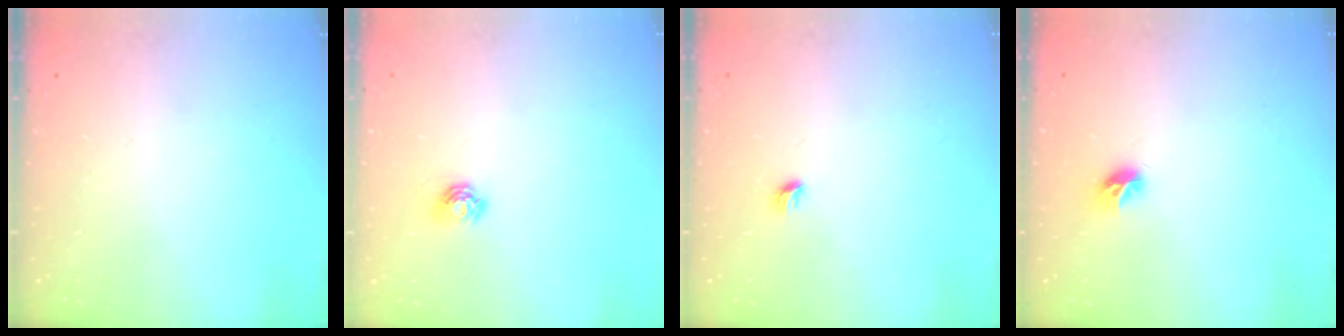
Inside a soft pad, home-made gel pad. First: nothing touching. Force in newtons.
{"total": 5.1, "press": 5.1, "slide": 0.5}
{"total": 3.7, "press": 3.6, "slide": 0.8}
{"total": 5.8, "press": 5.8, "slide": 0.5}